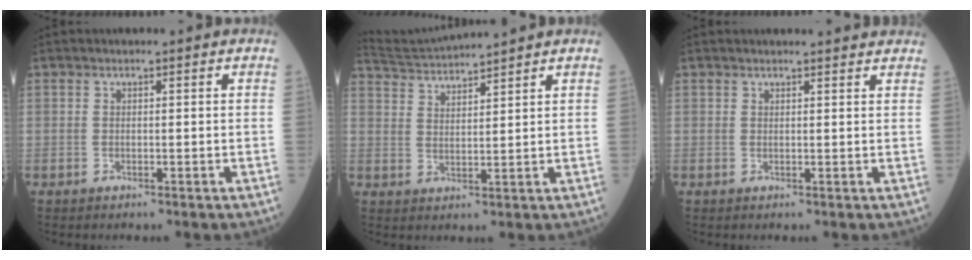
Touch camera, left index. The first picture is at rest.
{"total": 6.6, "force": [6.4, -1.6, 0.9], "torque": [-0.029, 0.016, 0.120]}
{"total": 3.4, "force": [3.3, 0.2, 0.5], "torque": [-0.009, 0.010, 0.030]}